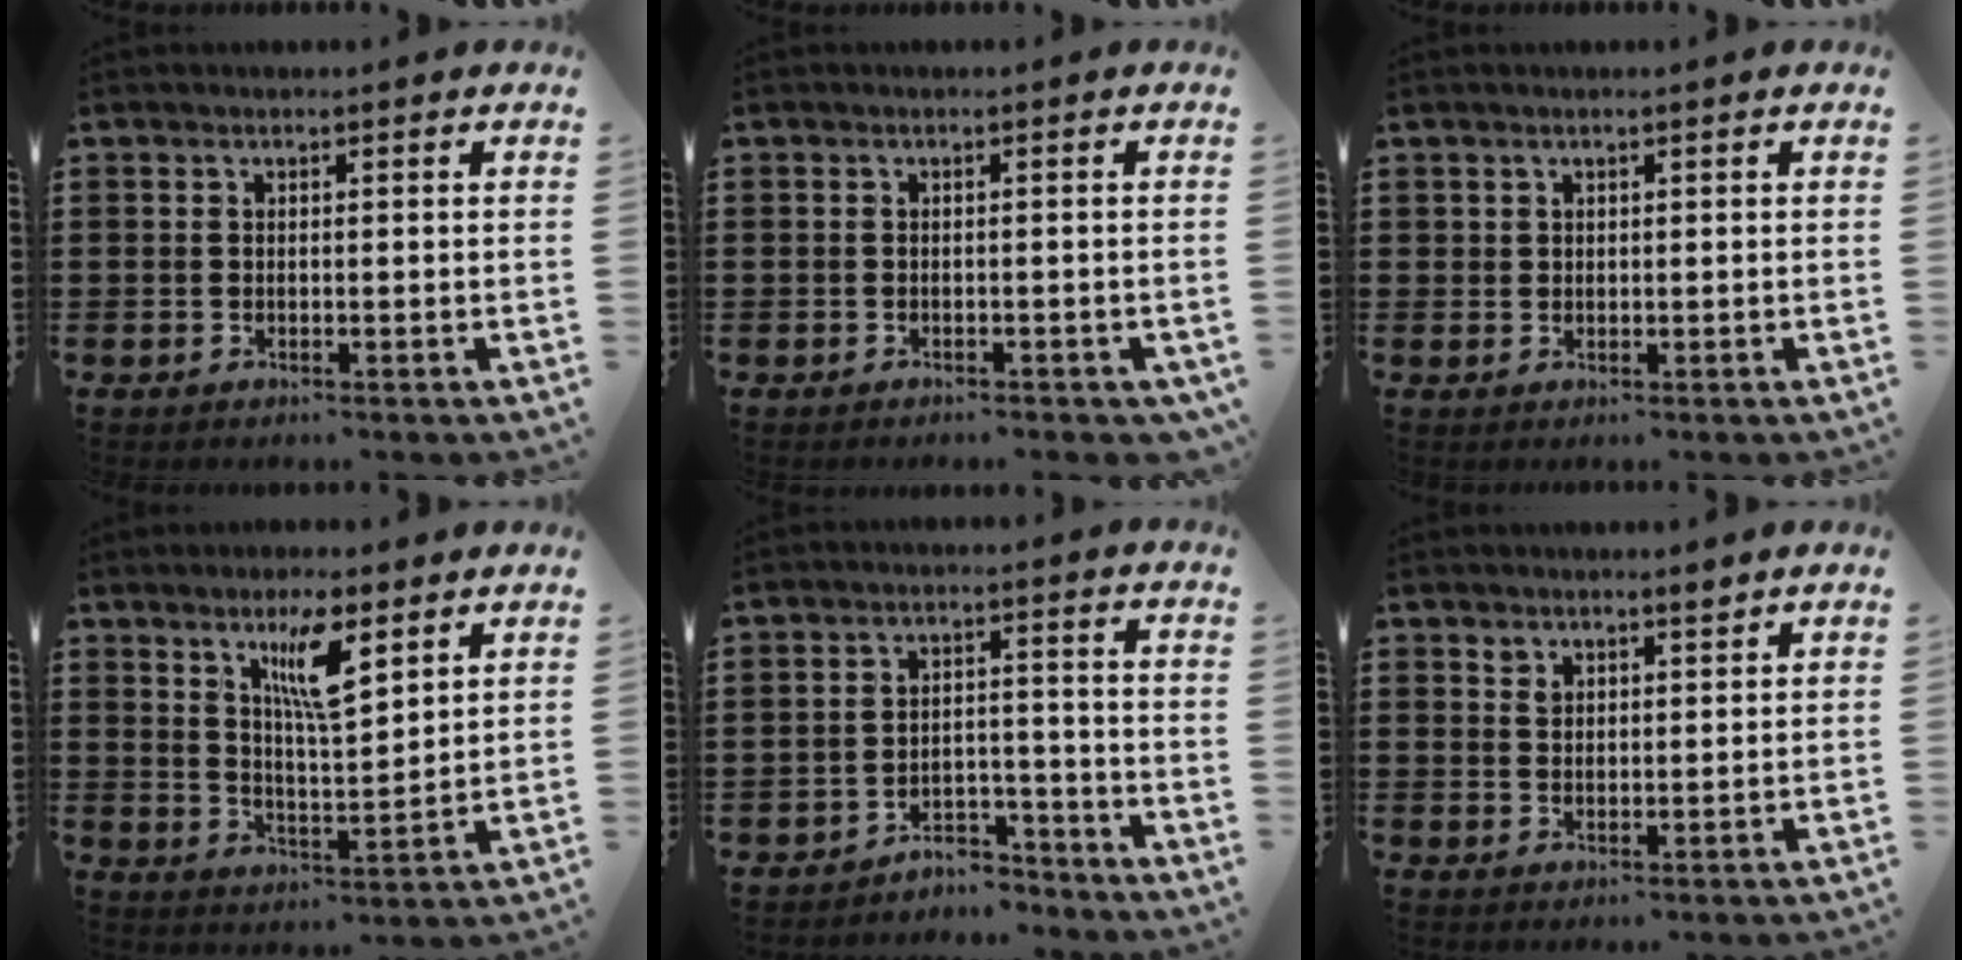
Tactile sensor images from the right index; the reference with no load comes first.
{"total": 0.6, "force": [-0.6, 0.2, 0.1], "torque": [-0.004, 0.000, -0.013]}
{"total": 0.8, "force": [0.5, 0.6, 0.1], "torque": [-0.004, 0.000, 0.010]}
{"total": 8.0, "force": [4.6, 1.8, 6.3], "torque": [-0.110, -0.005, 0.073]}
{"total": 4.0, "force": [-3.9, 1.0, 0.4], "torque": [-0.012, 0.009, -0.079]}
{"total": 2.0, "force": [1.8, 0.8, 0.3], "torque": [-0.010, 0.002, 0.034]}